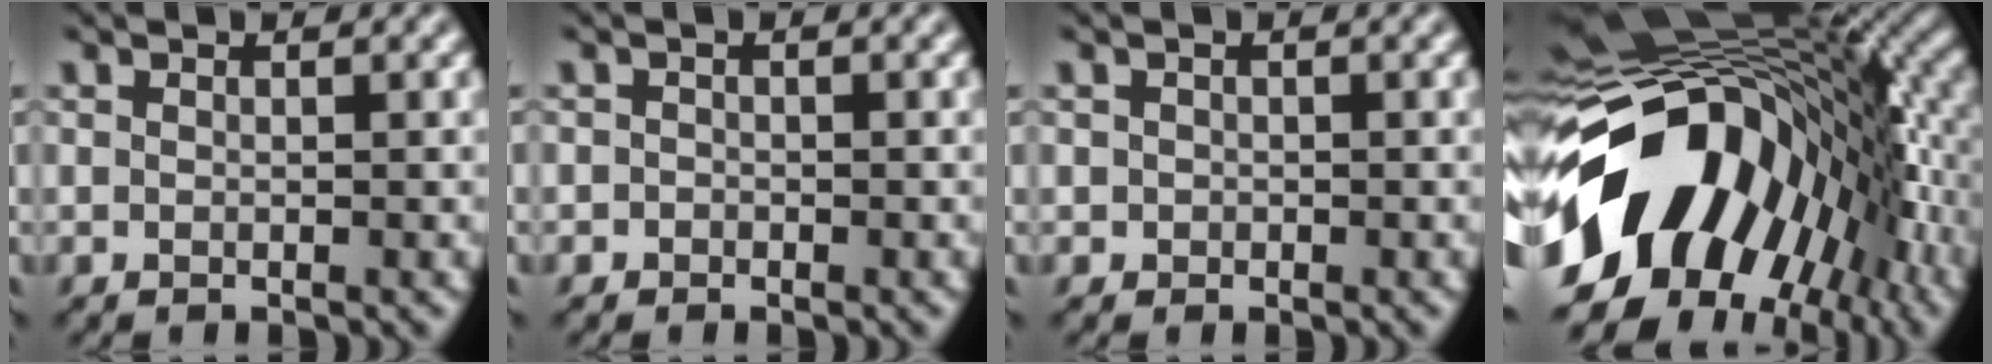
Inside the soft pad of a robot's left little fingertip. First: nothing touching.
{"total": 0.8, "force": [-0.3, 0.8, 0.0], "torque": [0.013, 0.000, -0.009]}
{"total": 0.7, "force": [-0.1, 0.6, -0.1], "torque": [0.008, -0.002, -0.001]}
{"total": 17.6, "force": [-4.2, 11.6, 12.5], "torque": [-0.217, -0.001, -0.083]}